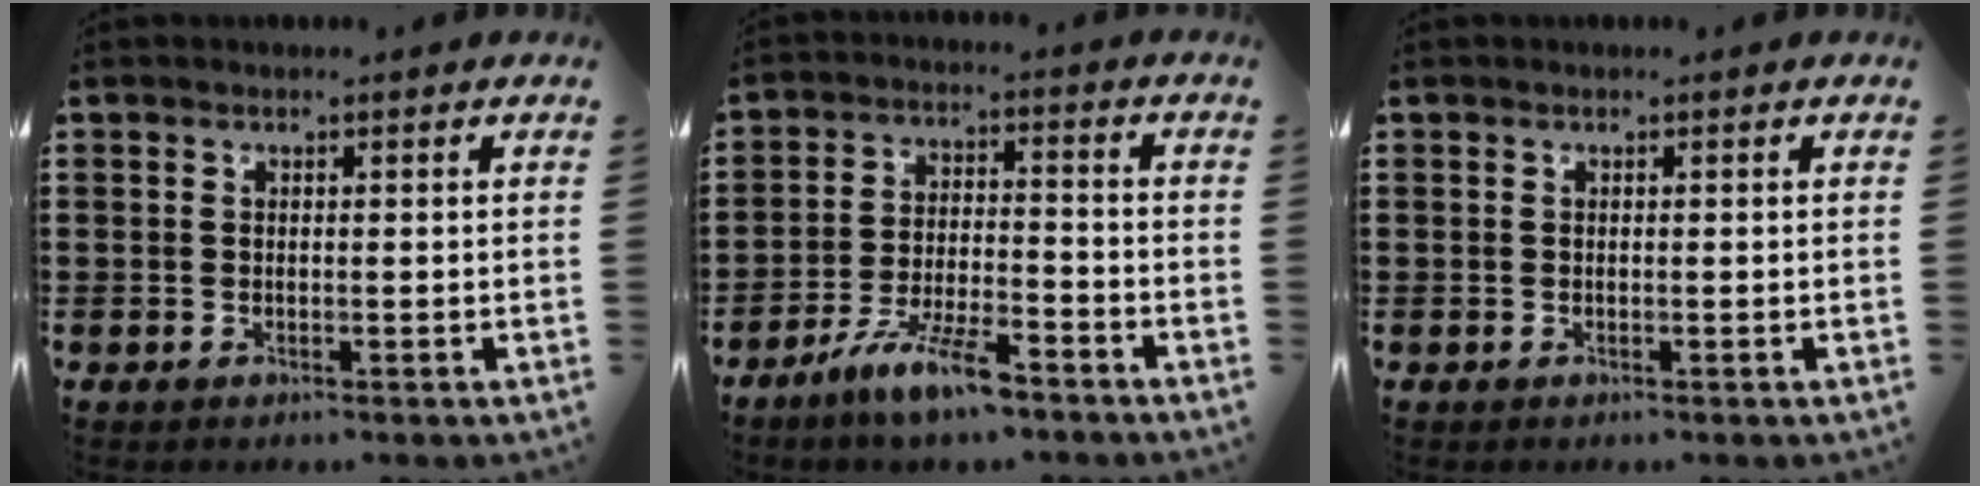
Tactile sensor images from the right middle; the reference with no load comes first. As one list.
[{"total": 7.7, "force": [-6.1, 1.2, 4.7], "torque": [-0.098, -0.002, -0.114]}, {"total": 0.0}]